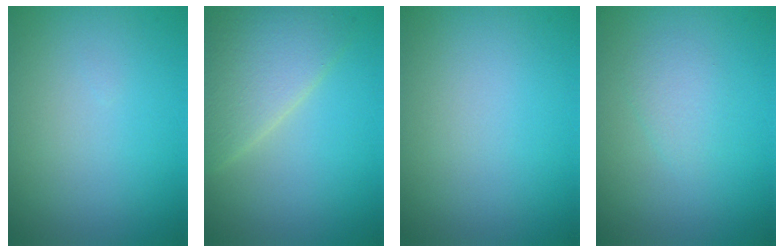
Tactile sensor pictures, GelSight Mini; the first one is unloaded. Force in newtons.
{"total": 4.7, "press": 4.7, "slide": 0.4}
{"total": 0.0}
{"total": 1.4, "press": 1.4, "slide": 0.0}